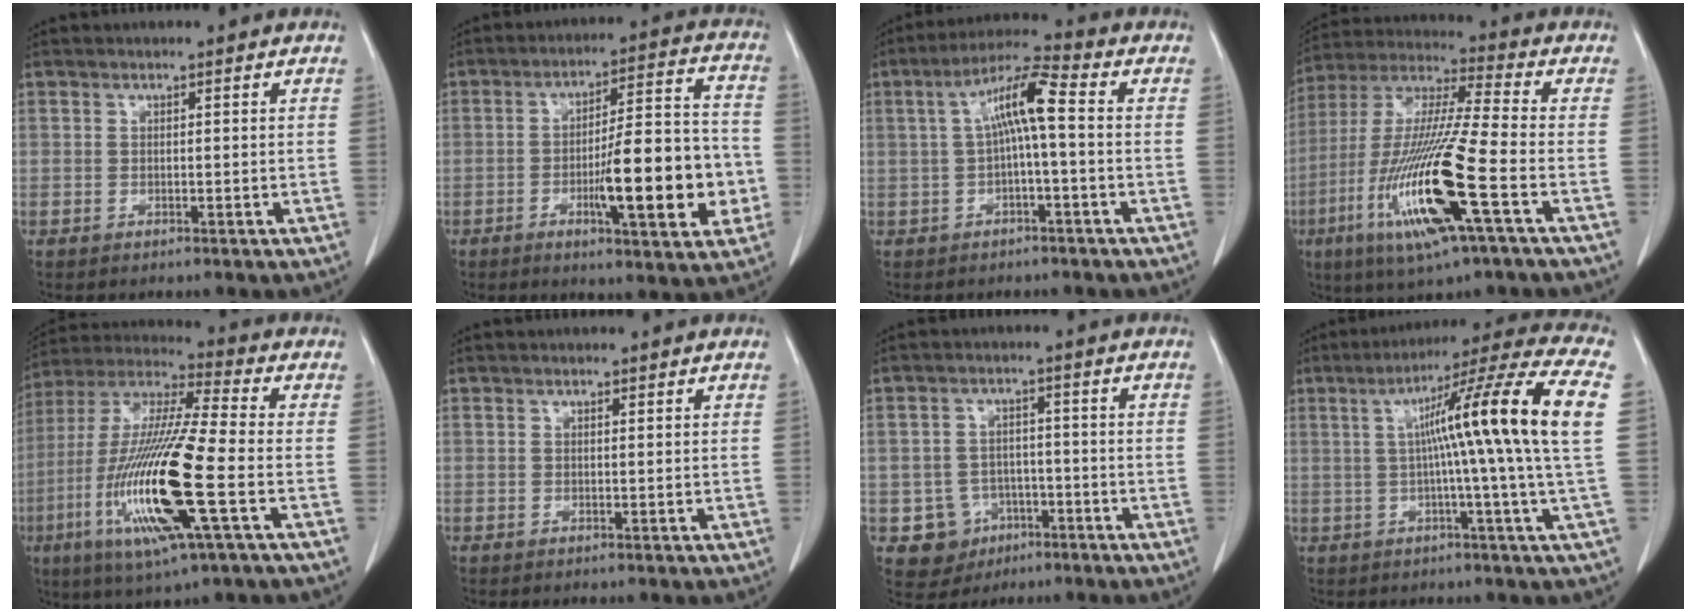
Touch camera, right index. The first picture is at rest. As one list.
[{"total": 16.0, "force": [-4.2, 2.8, 15.2], "torque": [-0.226, 0.010, -0.060]}, {"total": 7.7, "force": [0.4, 0.6, 7.6], "torque": [-0.140, 0.028, 0.006]}, {"total": 19.2, "force": [-6.8, 0.6, 17.9], "torque": [-0.385, -0.028, -0.132]}, {"total": 20.0, "force": [-5.7, 1.3, 19.1], "torque": [-0.411, -0.025, -0.110]}, {"total": 0.0}, {"total": 6.2, "force": [-2.5, 5.6, 1.0], "torque": [-0.014, 0.010, -0.030]}, {"total": 17.8, "force": [2.0, -2.2, 17.5], "torque": [-0.250, 0.017, 0.015]}]